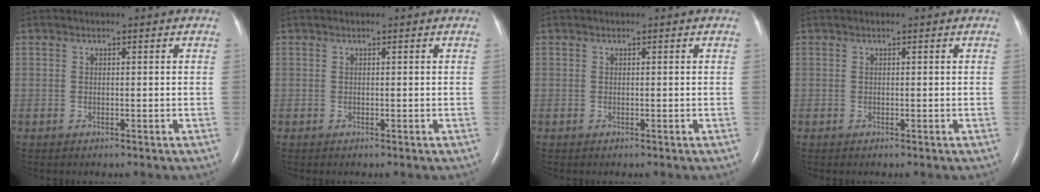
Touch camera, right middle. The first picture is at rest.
{"total": 0.0}
{"total": 0.0}
{"total": 0.0}